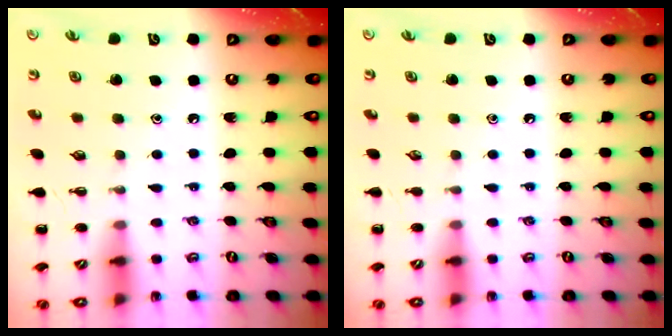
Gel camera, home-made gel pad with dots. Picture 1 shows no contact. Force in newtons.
{"total": 0.0}